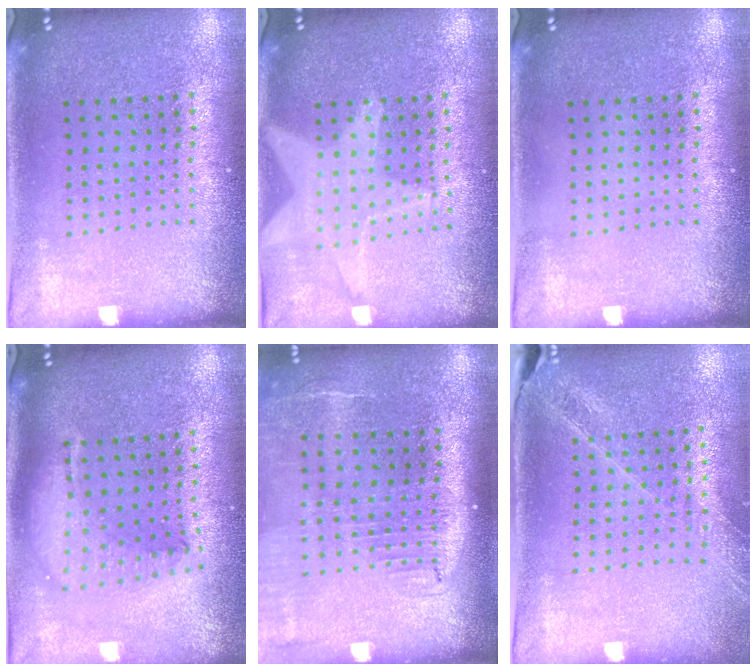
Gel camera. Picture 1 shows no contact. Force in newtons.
{"total": 1.3, "press": 1.2, "slide": 0.3}
{"total": 0.0}
{"total": 2.1, "press": 1.6, "slide": 1.3}
{"total": 2.0, "press": 1.6, "slide": 1.2}
{"total": 1.5, "press": 1.5, "slide": 0.2}